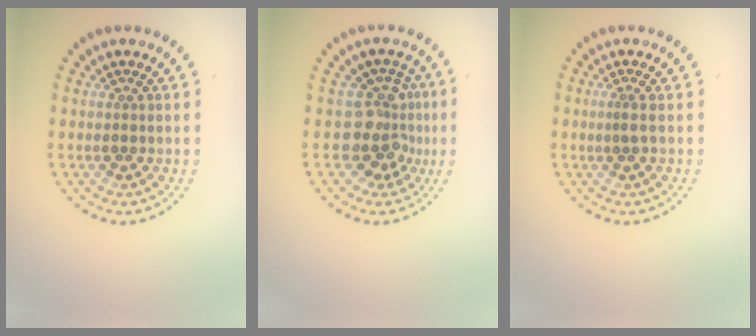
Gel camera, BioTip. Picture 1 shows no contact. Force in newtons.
{"total": 3.7, "press": 2.8, "slide": 2.4}
{"total": 0.8, "press": 0.4, "slide": 0.6}